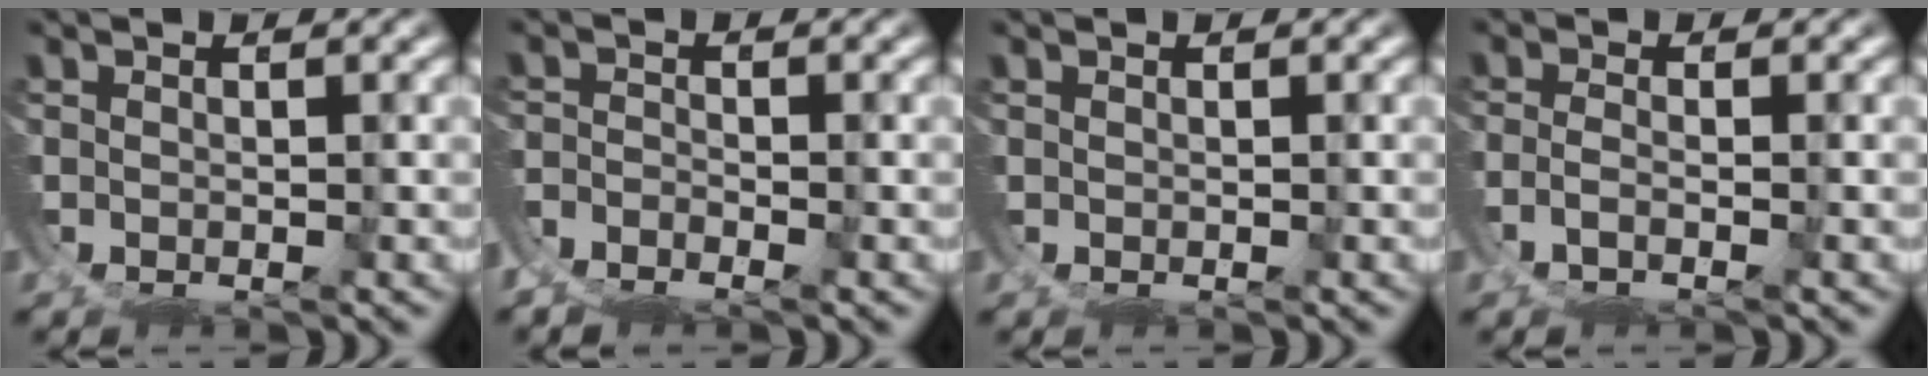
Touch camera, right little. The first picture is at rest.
{"total": 5.1, "force": [-3.9, 2.9, 1.4], "torque": [-0.033, -0.021, -0.065]}
{"total": 0.0}
{"total": 2.0, "force": [-1.2, 0.8, 1.3], "torque": [-0.037, -0.016, -0.017]}